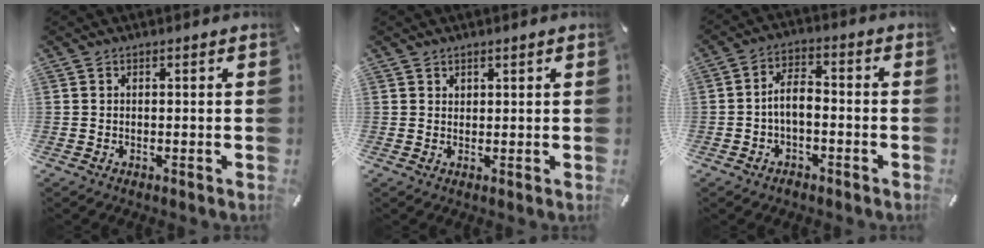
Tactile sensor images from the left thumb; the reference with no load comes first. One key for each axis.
{"total": 1.2, "fx": 1.0, "fy": 0.7, "fz": 0.0, "tx": 0.008, "ty": -0.005, "tz": 0.018}
{"total": 6.4, "fx": -1.8, "fy": 3.7, "fz": 4.9, "tx": -0.096, "ty": 0.015, "tz": -0.035}